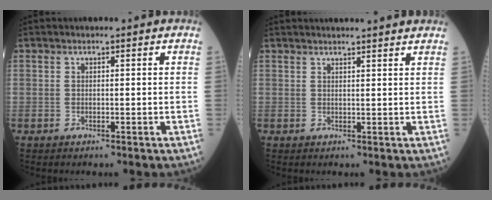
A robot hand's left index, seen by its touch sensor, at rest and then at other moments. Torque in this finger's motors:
{"motor_torque": [0.88, -0.83, 0.04, 0.01]}